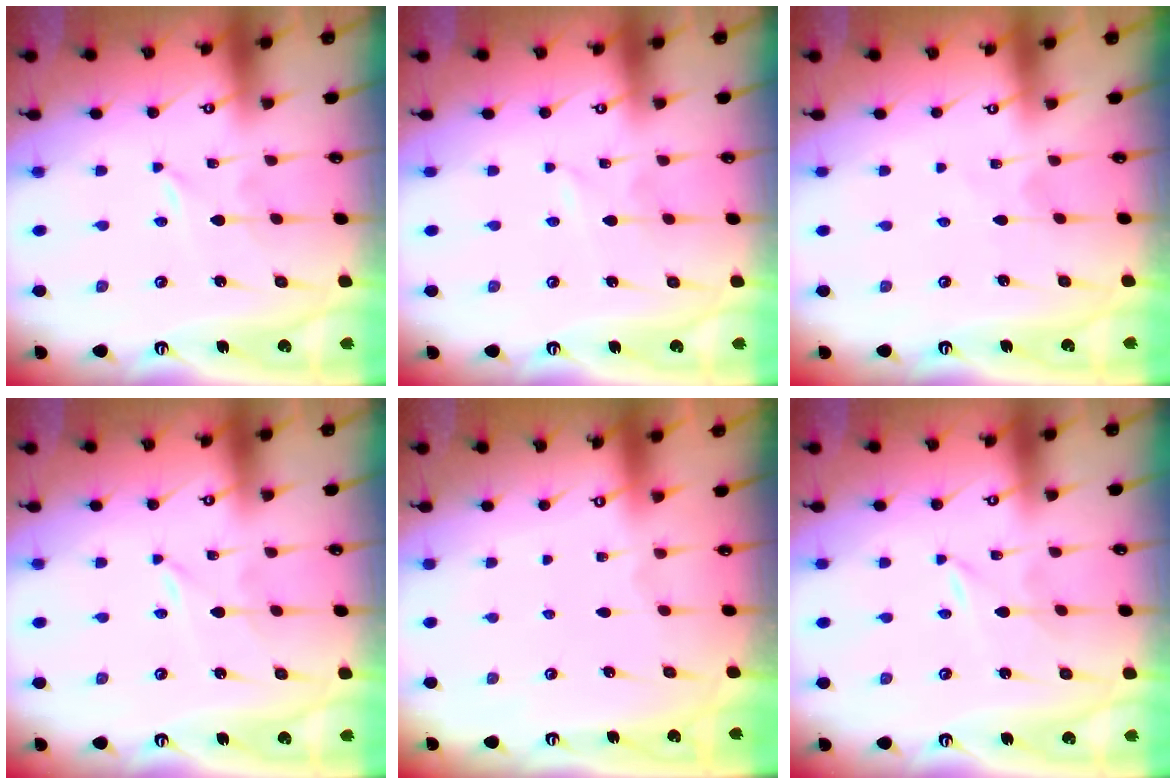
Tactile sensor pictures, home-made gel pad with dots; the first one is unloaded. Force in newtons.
{"total": 0.0}
{"total": 1.4, "press": 1.4, "slide": 0.2}
{"total": 0.0}
{"total": 0.0}
{"total": 0.0}